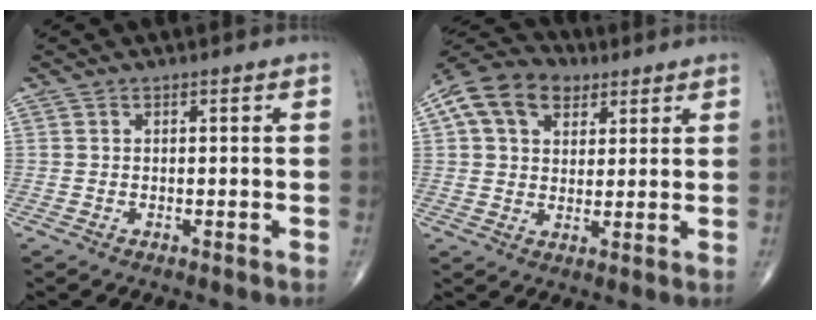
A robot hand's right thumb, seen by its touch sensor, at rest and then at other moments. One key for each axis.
{"total": 13.3, "fx": 5.8, "fy": 9.0, "fz": 7.9, "tx": -0.123, "ty": 0.008, "tz": 0.096}